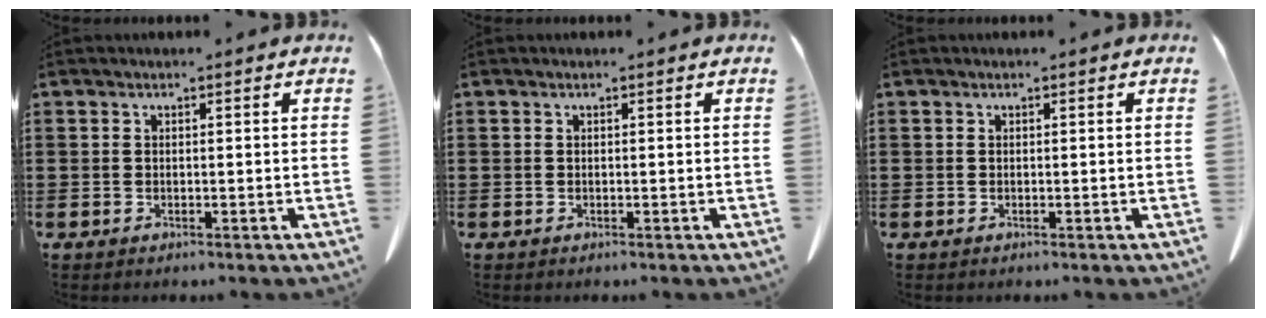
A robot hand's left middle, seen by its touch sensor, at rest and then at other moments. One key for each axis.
{"total": 0.0}
{"total": 0.0}